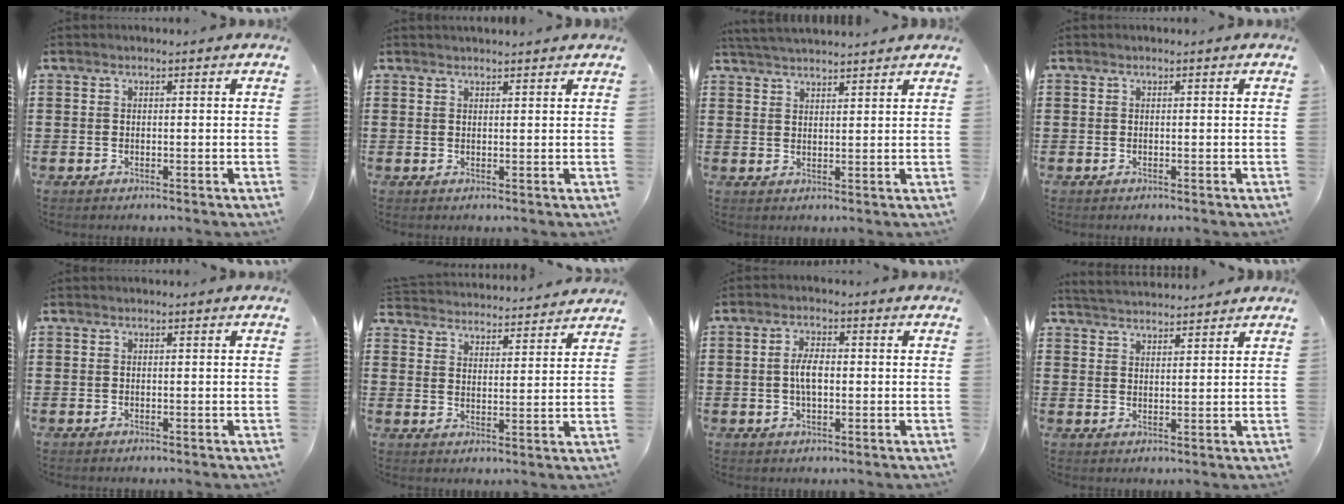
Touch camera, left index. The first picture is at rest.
{"total": 1.1, "force": [1.1, 0.1, 0.1], "torque": [-0.004, 0.000, 0.022]}
{"total": 3.1, "force": [3.1, -0.2, 0.4], "torque": [-0.018, -0.007, 0.057]}
{"total": 0.0}
{"total": 0.0}
{"total": 4.0, "force": [4.0, -0.2, -0.3], "torque": [-0.015, -0.031, 0.068]}
{"total": 4.0, "force": [-0.1, 1.7, 3.6], "torque": [-0.078, 0.002, -0.005]}
{"total": 3.0, "force": [3.0, -0.2, -0.1], "torque": [-0.009, -0.010, 0.055]}